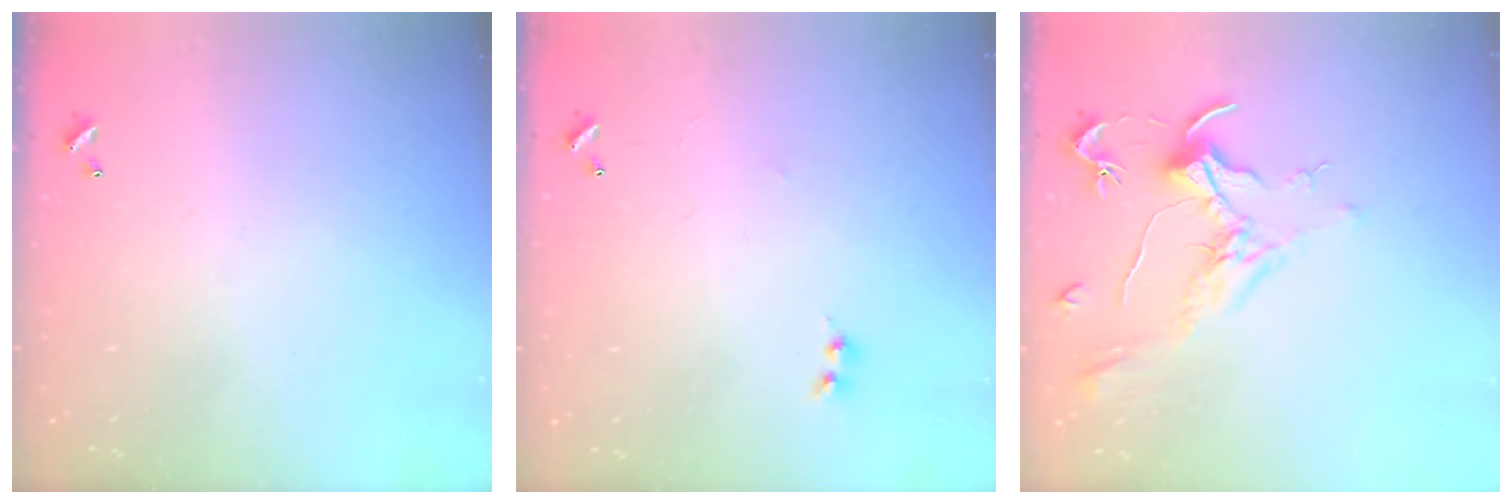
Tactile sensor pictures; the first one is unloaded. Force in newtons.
{"total": 1.8, "press": 1.8, "slide": 0.3}
{"total": 1.8, "press": 1.6, "slide": 0.9}